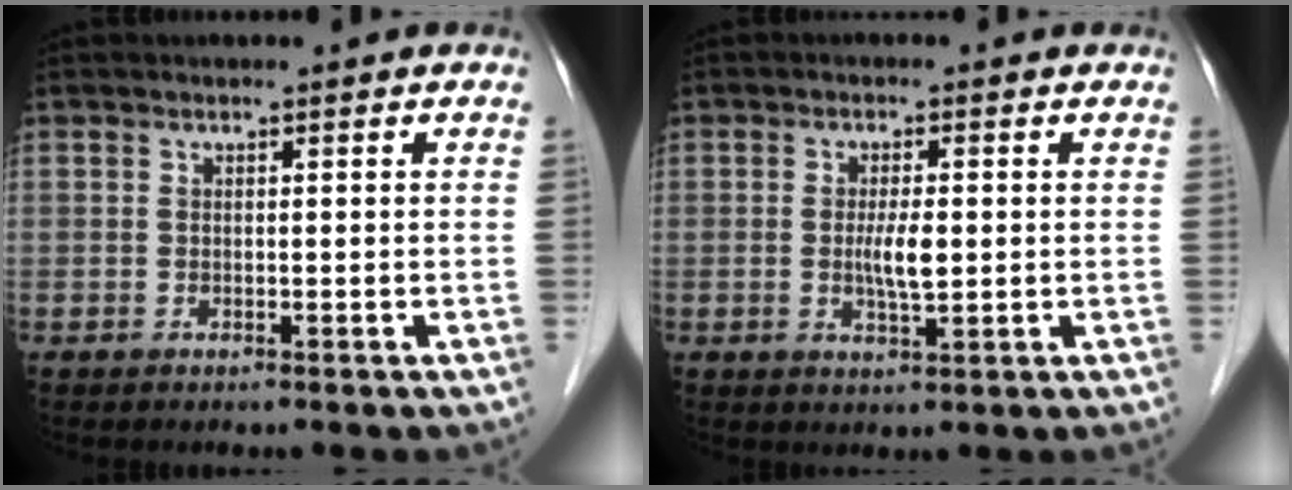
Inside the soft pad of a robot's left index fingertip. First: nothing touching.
{"total": 3.8, "force": [-0.2, 0.9, 3.7], "torque": [-0.065, -0.007, -0.002]}